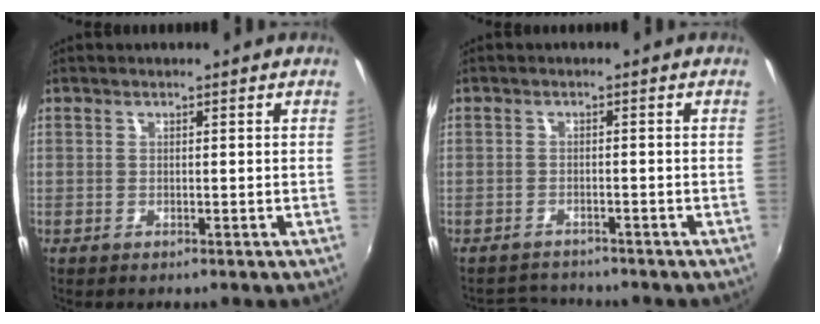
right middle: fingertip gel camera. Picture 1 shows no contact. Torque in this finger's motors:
{"motor_torque": [-0.56, 0.03, -0.15, -0.09]}